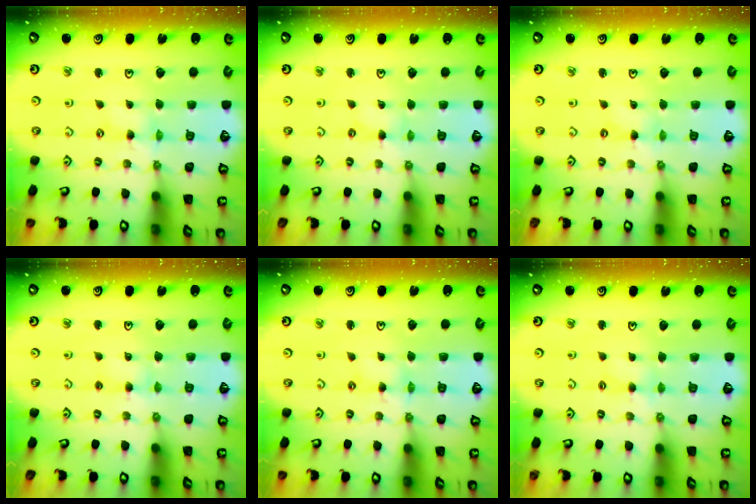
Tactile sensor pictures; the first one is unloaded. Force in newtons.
{"total": 0.0}
{"total": 0.0}
{"total": 2.9, "press": 2.9, "slide": 0.3}
{"total": 1.3, "press": 1.3, "slide": 0.2}
{"total": 2.9, "press": 2.8, "slide": 0.5}